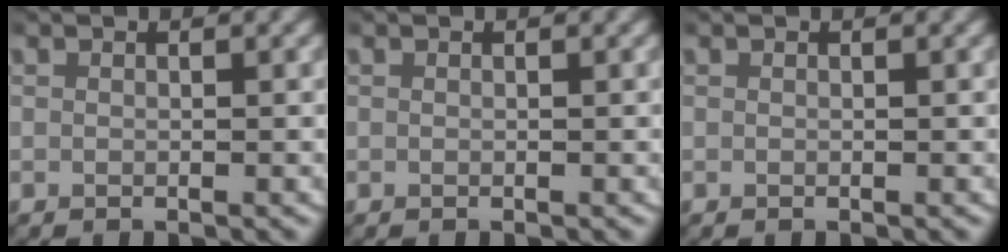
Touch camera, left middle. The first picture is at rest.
{"total": 0.0}
{"total": 0.0}